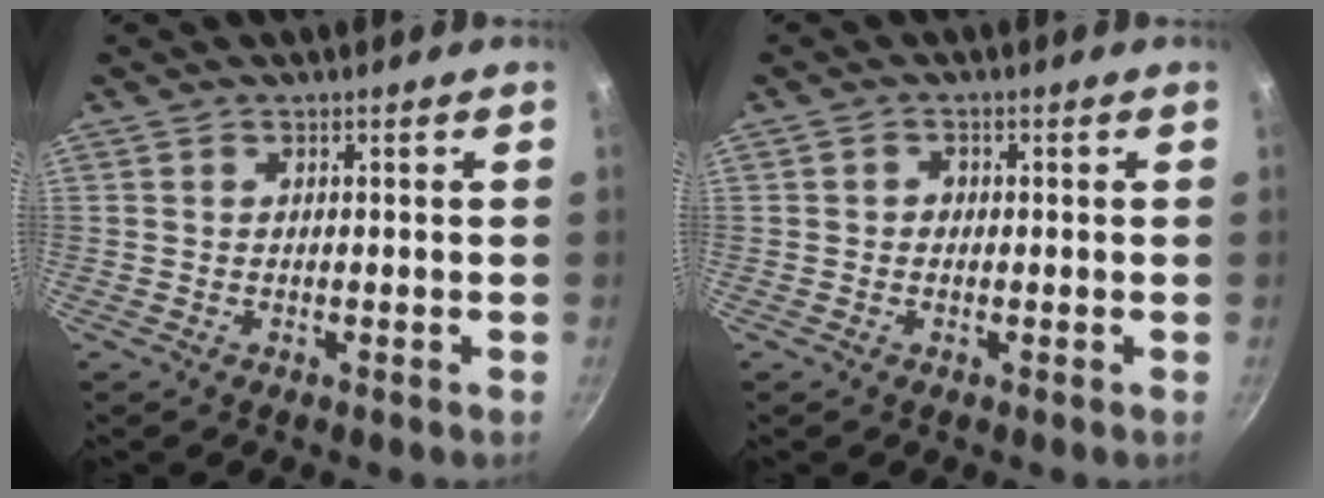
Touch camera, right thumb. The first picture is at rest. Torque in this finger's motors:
{"motor_torque": [-0.43, 0.45, -0.30, 0.16, 0.07]}